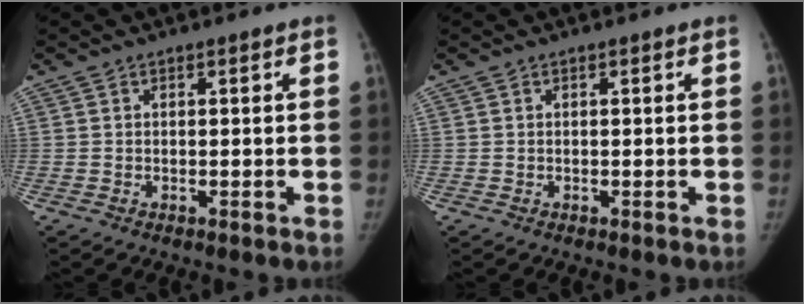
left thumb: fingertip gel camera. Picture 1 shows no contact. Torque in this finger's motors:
{"motor_torque": [0.03, 0.02, -0.03, 0.02, 0.00]}